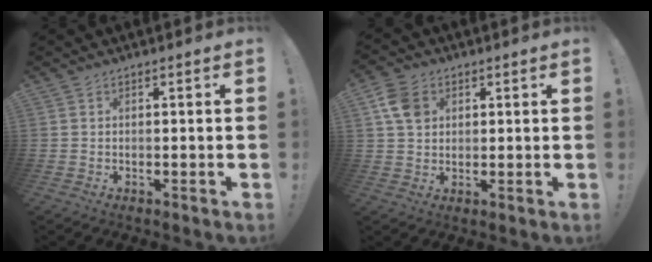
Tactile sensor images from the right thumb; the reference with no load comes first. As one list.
[{"total": 8.2, "force": [2.8, 6.6, 4.0], "torque": [-0.062, 0.002, 0.060]}]